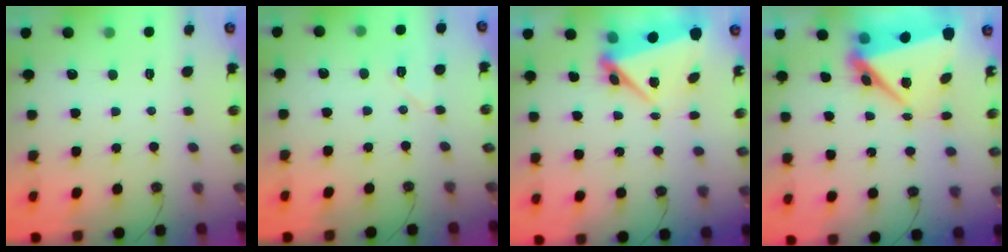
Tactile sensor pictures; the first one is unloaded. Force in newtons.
{"total": 6.0, "press": 5.9, "slide": 1.1}
{"total": 5.9, "press": 5.5, "slide": 2.2}
{"total": 10.0, "press": 9.9, "slide": 0.8}